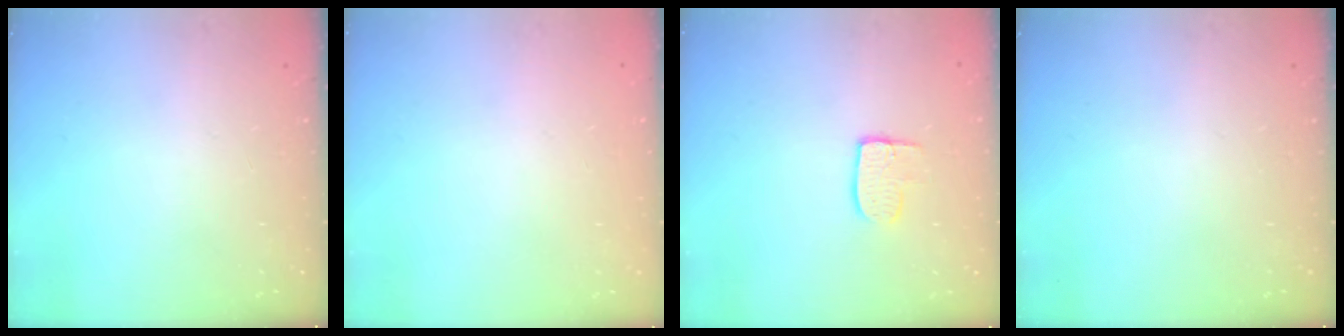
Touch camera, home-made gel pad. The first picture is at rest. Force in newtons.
{"total": 0.0}
{"total": 7.0, "press": 7.0, "slide": 0.4}
{"total": 0.0}